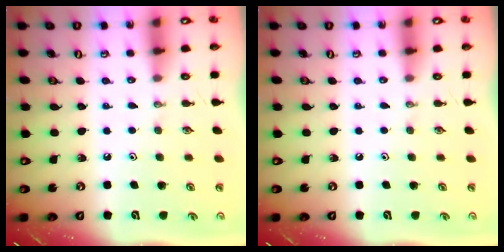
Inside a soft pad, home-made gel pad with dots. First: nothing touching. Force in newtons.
{"total": 0.0}